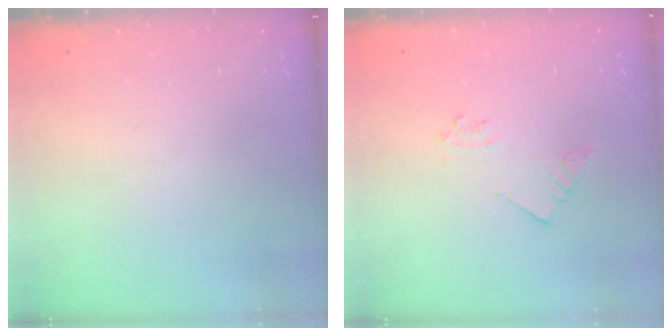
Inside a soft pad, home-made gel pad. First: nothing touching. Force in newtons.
{"total": 2.5, "press": 2.5, "slide": 0.2}